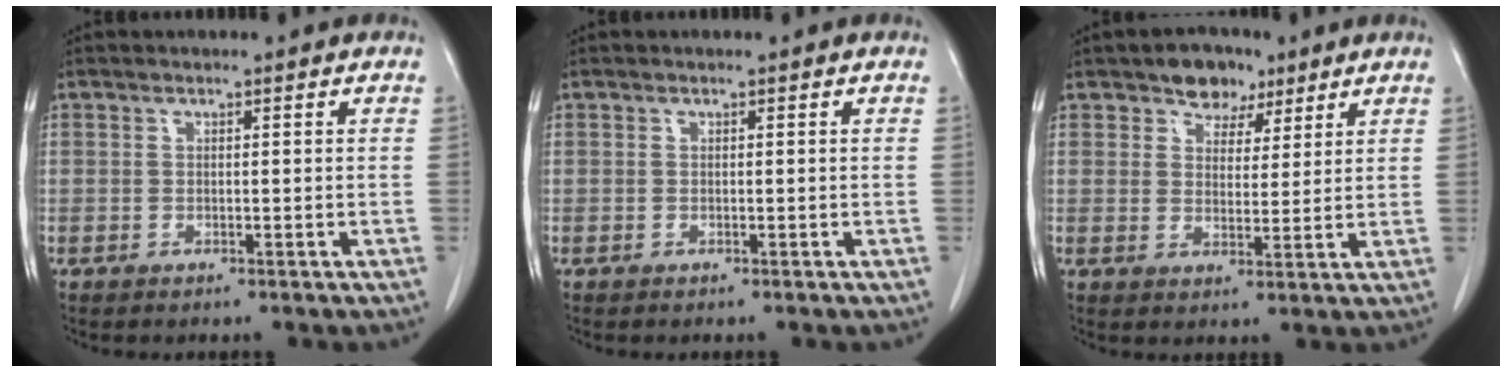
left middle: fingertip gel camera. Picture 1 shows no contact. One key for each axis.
{"total": 0.0}
{"total": 5.8, "fx": 4.0, "fy": 3.7, "fz": 2.1, "tx": -0.024, "ty": 0.009, "tz": 0.065}